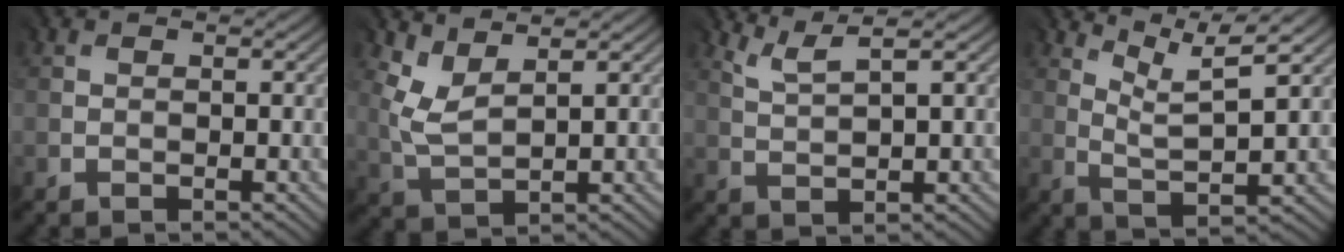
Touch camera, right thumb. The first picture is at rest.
{"total": 3.6, "force": [2.7, 1.2, 2.1], "torque": [-0.063, 0.000, 0.064]}
{"total": 2.8, "force": [2.3, -0.1, 1.7], "torque": [-0.036, 0.003, 0.058]}
{"total": 6.8, "force": [4.7, 0.7, 4.8], "torque": [-0.097, 0.000, 0.092]}